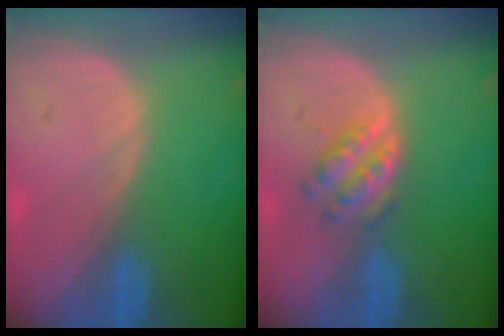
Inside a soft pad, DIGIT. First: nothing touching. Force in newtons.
{"total": 4.2, "press": 4.2, "slide": 0.1}